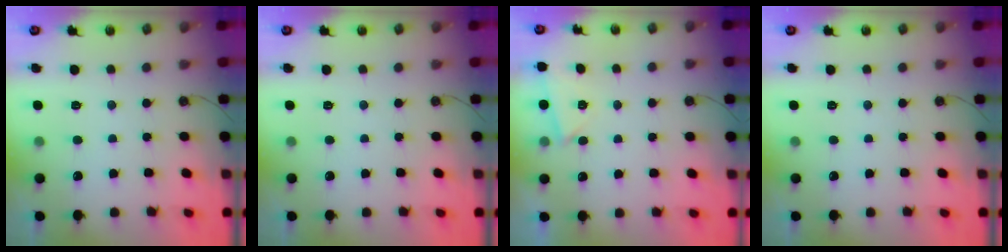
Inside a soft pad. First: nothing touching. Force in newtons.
{"total": 0.0}
{"total": 3.0, "press": 2.9, "slide": 0.5}
{"total": 0.0}